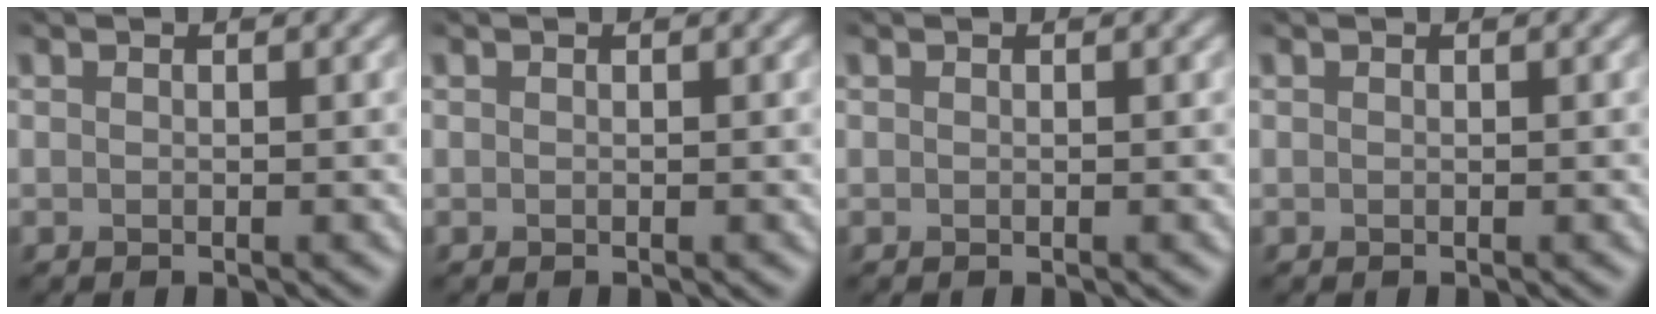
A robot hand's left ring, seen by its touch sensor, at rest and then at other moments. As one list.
[{"total": 0.0}, {"total": 0.0}, {"total": 0.0}]